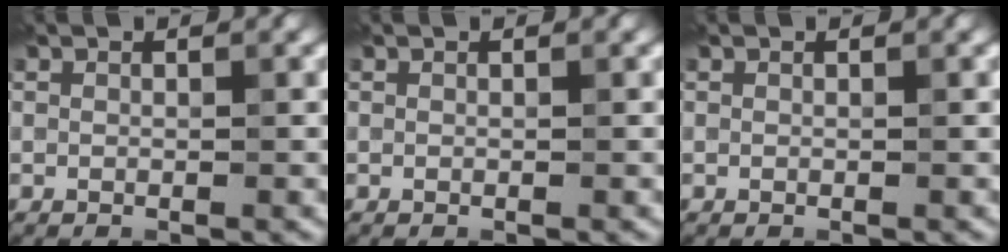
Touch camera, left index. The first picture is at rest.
{"total": 0.0}
{"total": 0.0}